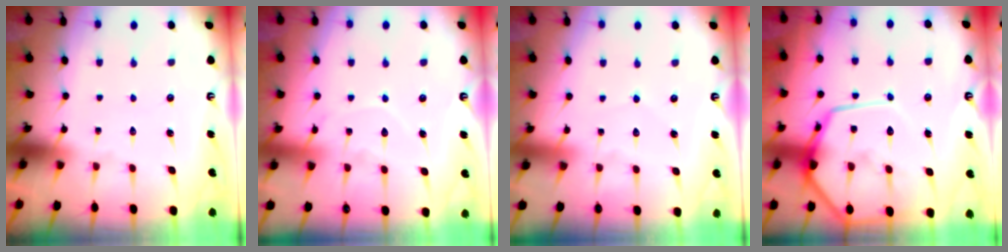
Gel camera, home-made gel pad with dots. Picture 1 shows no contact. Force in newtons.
{"total": 8.4, "press": 8.4, "slide": 0.8}
{"total": 2.9, "press": 2.9, "slide": 0.3}
{"total": 16.9, "press": 16.8, "slide": 1.7}